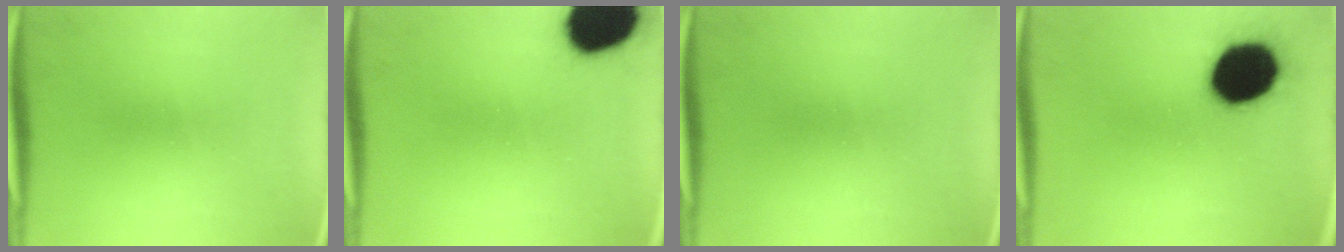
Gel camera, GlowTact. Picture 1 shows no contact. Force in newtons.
{"total": 17.2}
{"total": 0.0}
{"total": 19.1}